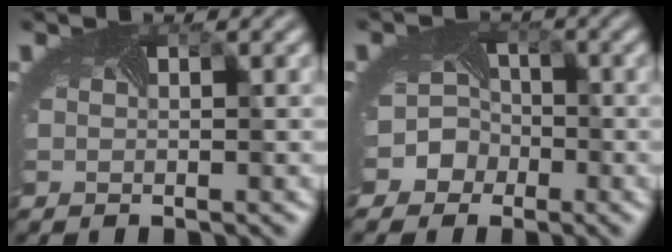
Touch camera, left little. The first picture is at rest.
{"total": 4.3, "force": [-2.3, 3.6, 0.5], "torque": [0.013, 0.001, -0.047]}